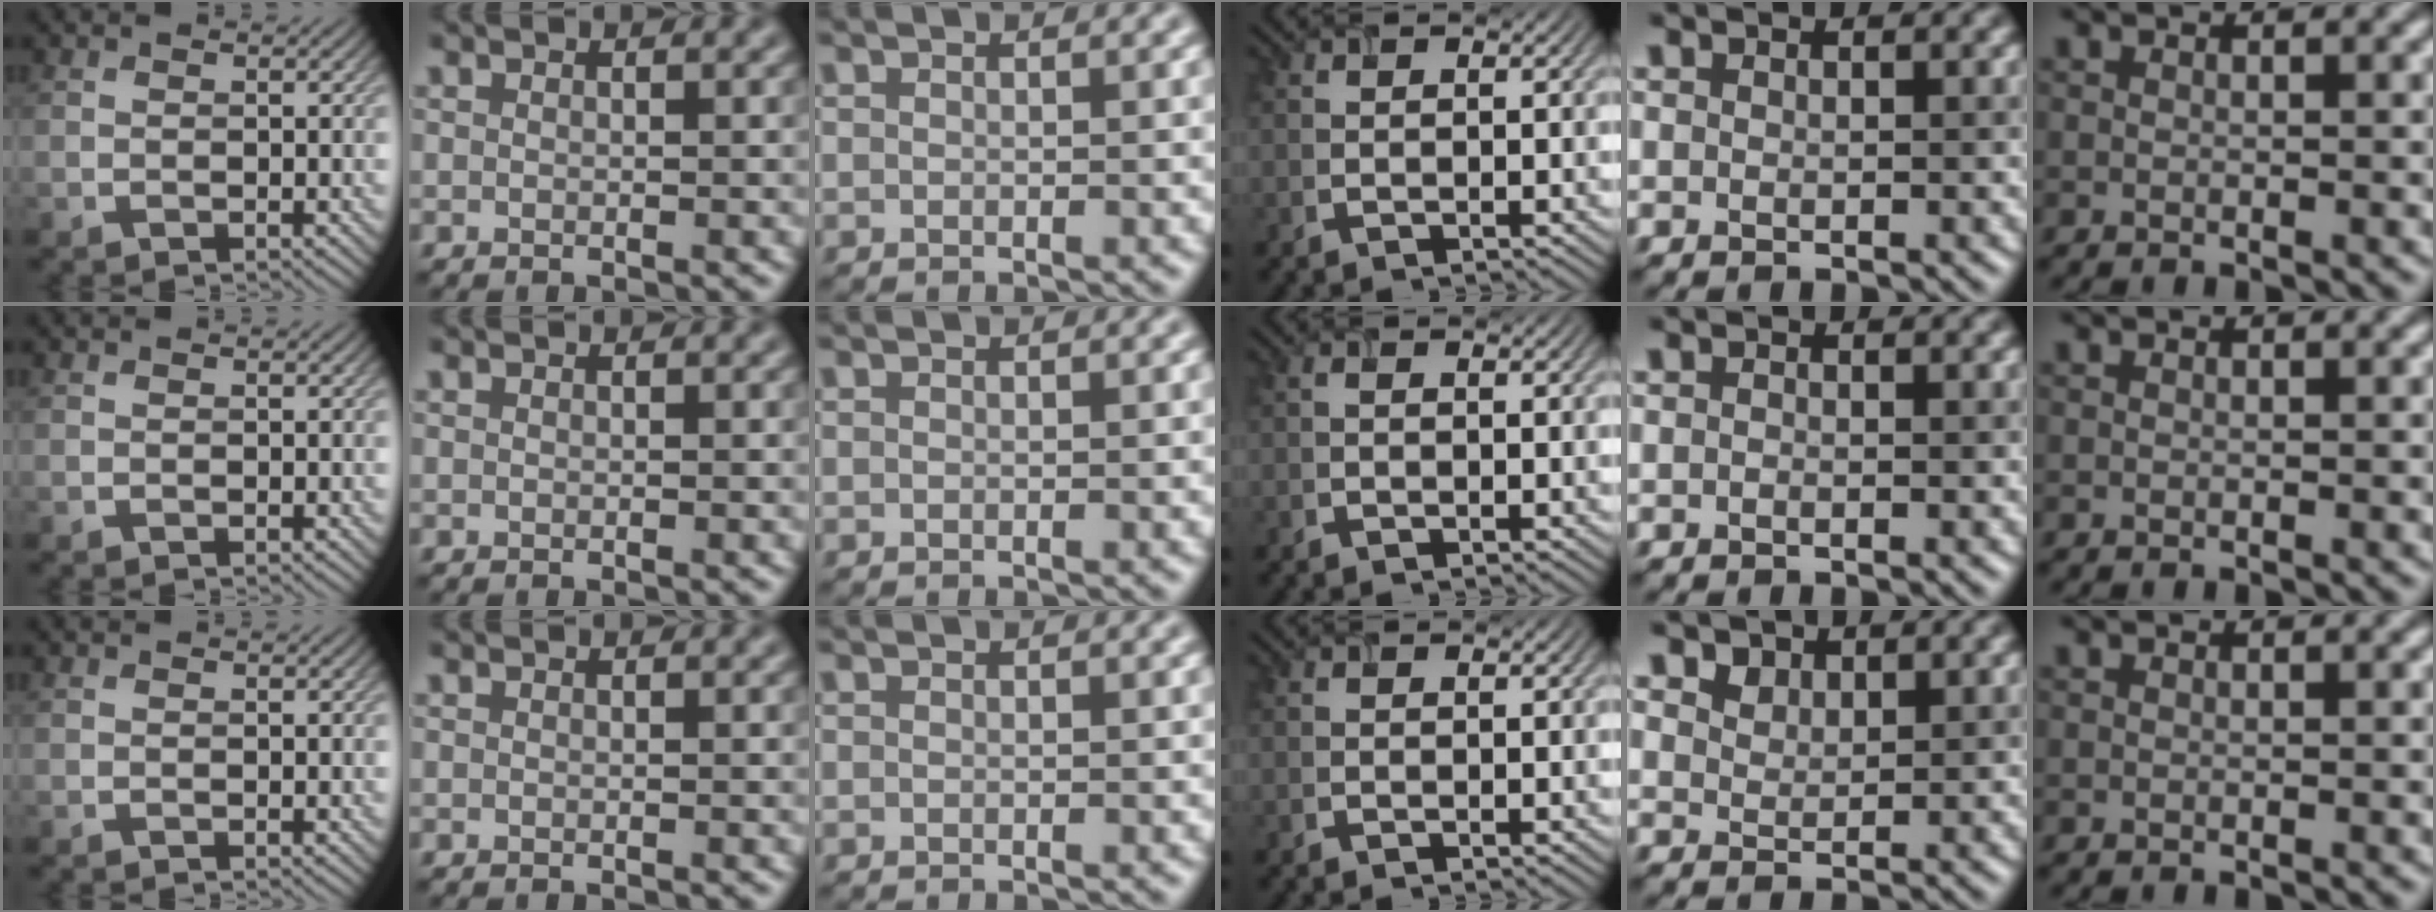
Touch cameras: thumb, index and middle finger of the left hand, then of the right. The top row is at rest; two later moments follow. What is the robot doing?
{"motion": "insert", "object": "airpods case & airpods"}